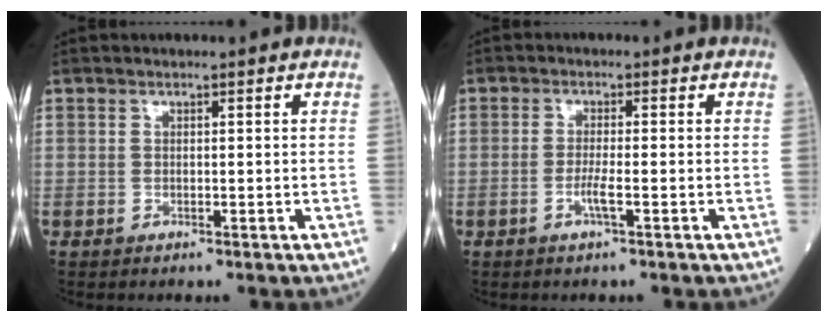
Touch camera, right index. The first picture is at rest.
{"total": 2.6, "force": [-1.0, -0.6, 2.3], "torque": [-0.050, -0.004, -0.022]}